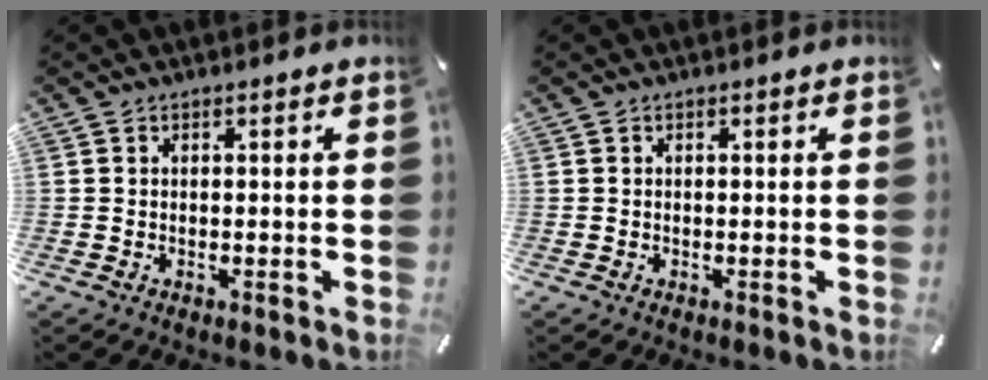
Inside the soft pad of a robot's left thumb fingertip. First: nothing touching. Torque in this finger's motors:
{"motor_torque": [-0.04, -0.05, -0.02, 0.02, 0.00]}